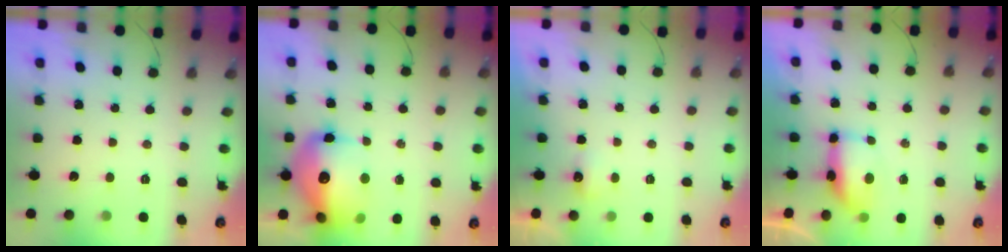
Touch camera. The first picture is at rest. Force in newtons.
{"total": 19.2, "press": 18.7, "slide": 4.1}
{"total": 2.9, "press": 2.8, "slide": 0.8}
{"total": 7.8, "press": 7.7, "slide": 1.5}